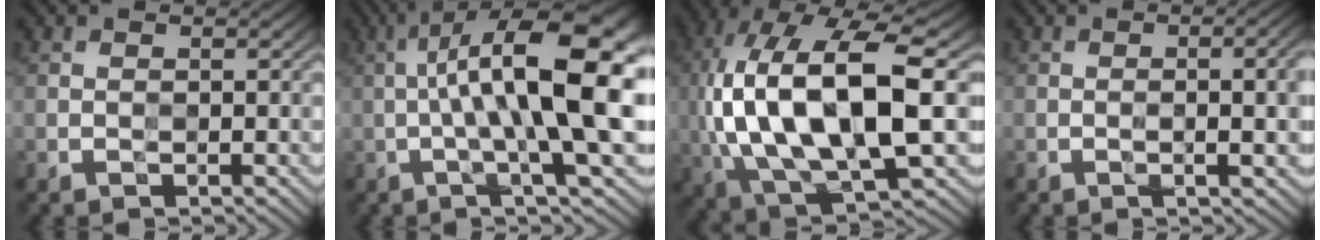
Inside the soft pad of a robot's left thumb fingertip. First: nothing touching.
{"total": 17.0, "force": [1.4, 4.2, 16.4], "torque": [-0.261, 0.030, 0.026]}
{"total": 19.3, "force": [0.7, 8.4, 17.4], "torque": [-0.364, 0.011, 0.019]}
{"total": 6.5, "force": [-0.7, 1.7, 6.2], "torque": [-0.086, -0.001, -0.007]}